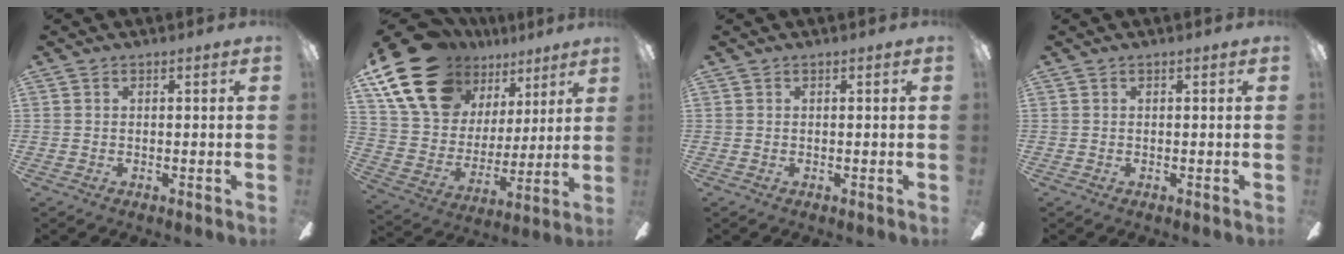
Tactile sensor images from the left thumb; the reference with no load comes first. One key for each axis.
{"total": 20.5, "fx": 13.0, "fy": 12.6, "fz": 9.7, "tx": -0.190, "ty": -0.069, "tz": 0.246}
{"total": 0.0}
{"total": 0.0}